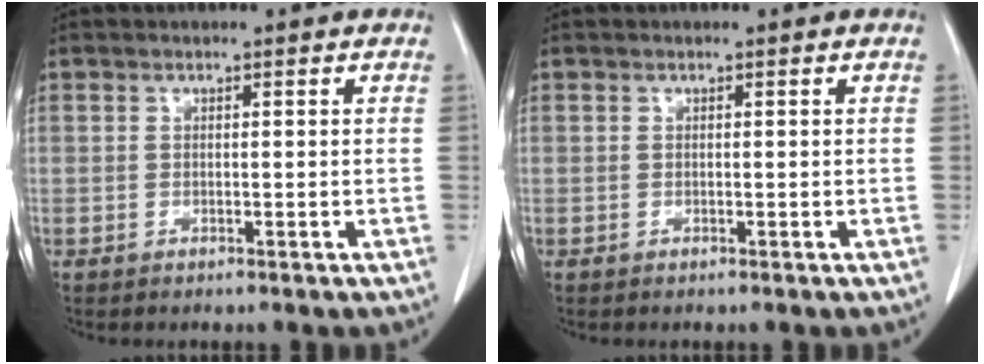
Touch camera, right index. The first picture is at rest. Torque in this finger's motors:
{"motor_torque": [0.00, 0.00, 0.00, 0.00]}